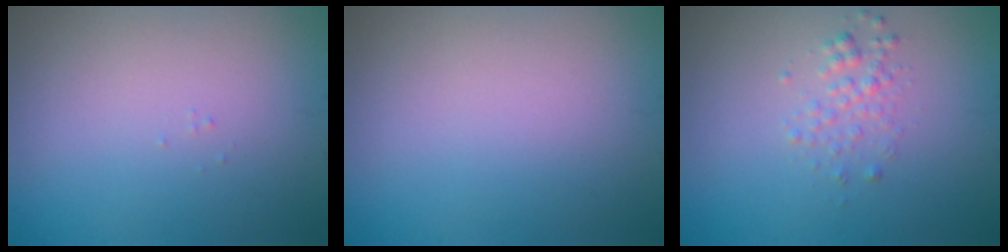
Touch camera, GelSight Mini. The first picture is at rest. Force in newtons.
{"total": 0.0}
{"total": 1.5, "press": 1.5, "slide": 0.1}